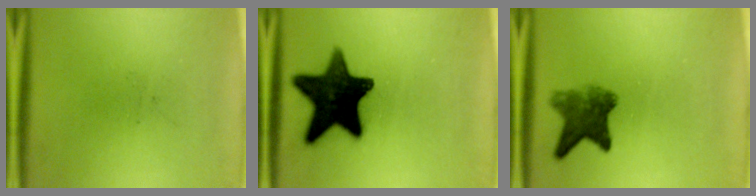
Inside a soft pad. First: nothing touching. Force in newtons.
{"total": 16.0}
{"total": 5.8}